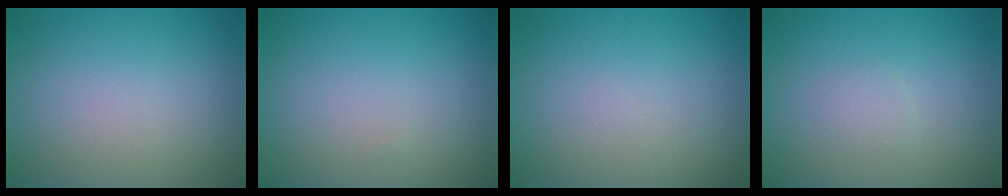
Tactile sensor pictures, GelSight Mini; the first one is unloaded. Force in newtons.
{"total": 0.0}
{"total": 0.0}
{"total": 0.9, "press": 0.9, "slide": 0.0}